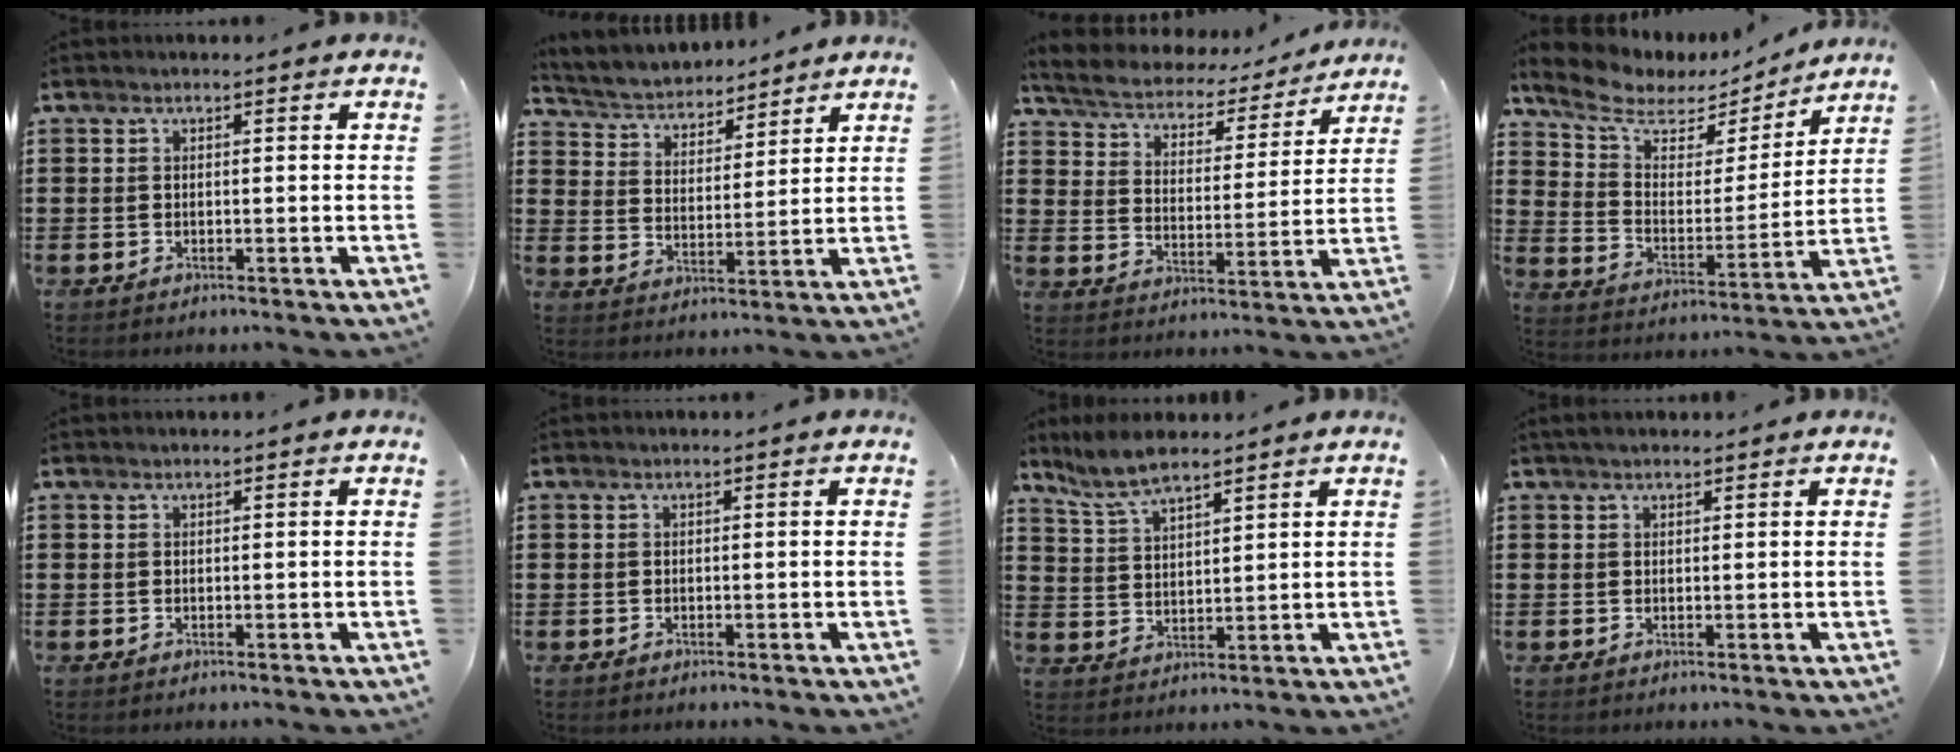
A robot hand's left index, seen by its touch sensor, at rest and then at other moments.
{"total": 4.2, "force": [4.1, 0.9, 0.1], "torque": [-0.028, -0.028, 0.068]}
{"total": 4.2, "force": [4.1, 0.8, 0.6], "torque": [-0.038, -0.031, 0.063]}
{"total": 7.1, "force": [5.6, 3.2, 2.9], "torque": [-0.089, -0.030, 0.095]}
{"total": 0.0}
{"total": 0.0}
{"total": 6.4, "force": [5.5, 1.2, 3.0], "torque": [-0.074, -0.008, 0.102]}
{"total": 1.2, "force": [1.0, 0.5, 0.5], "torque": [-0.011, 0.004, 0.019]}